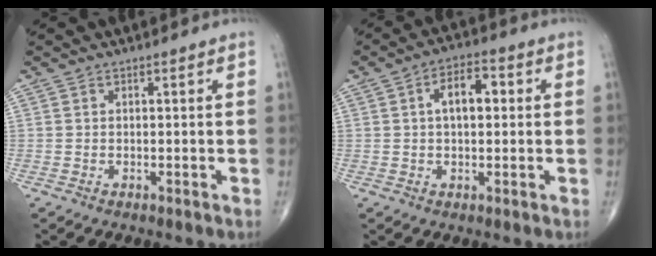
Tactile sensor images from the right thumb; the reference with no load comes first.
{"total": 6.8, "force": [1.1, 3.6, 5.6], "torque": [-0.078, 0.017, 0.011]}